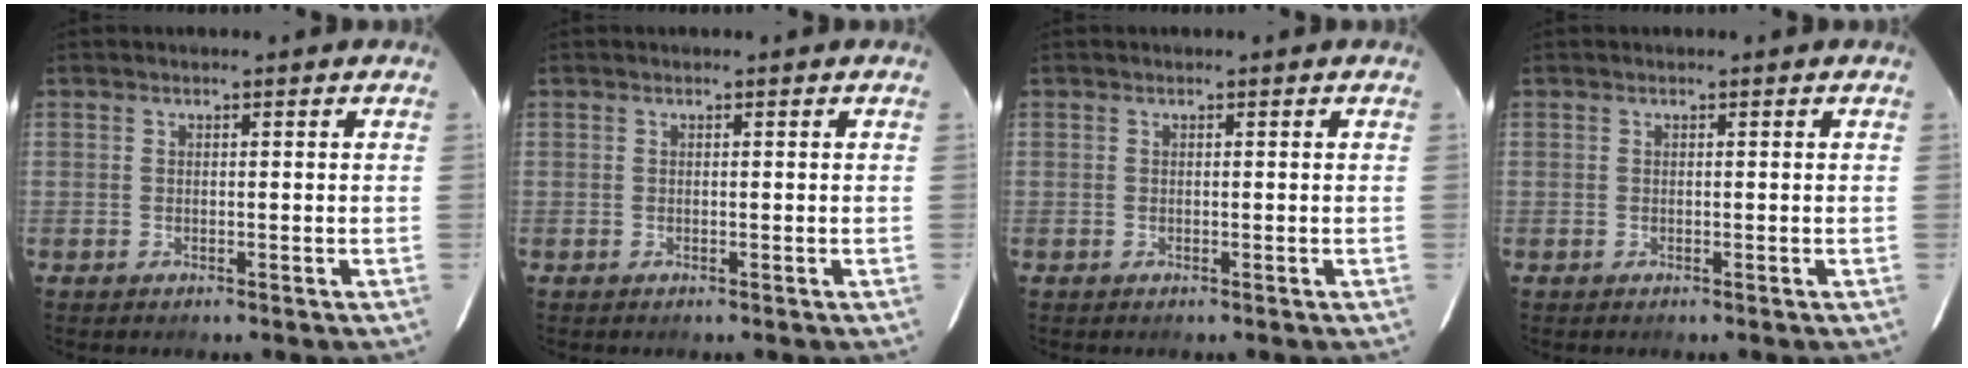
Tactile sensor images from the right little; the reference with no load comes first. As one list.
[{"total": 0.0}, {"total": 0.0}, {"total": 0.0}]